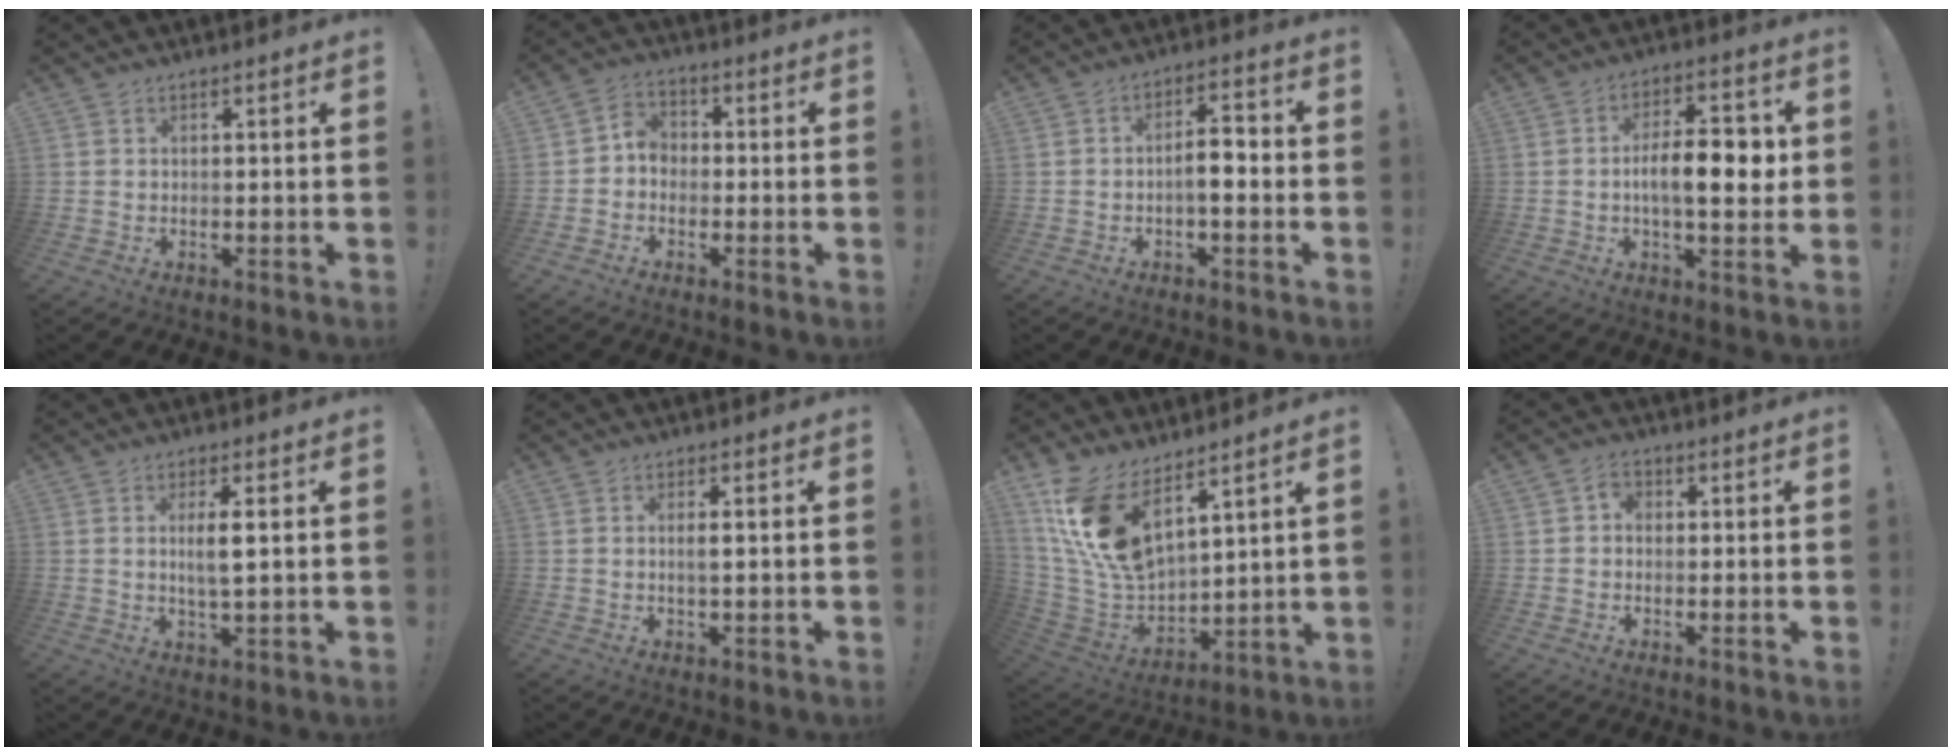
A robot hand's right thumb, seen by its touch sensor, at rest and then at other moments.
{"total": 4.7, "force": [-2.0, 3.8, 1.9], "torque": [-0.039, 0.021, -0.033]}
{"total": 6.7, "force": [-1.6, 2.8, 5.9], "torque": [-0.092, 0.011, -0.029]}
{"total": 12.0, "force": [-0.4, 5.3, 10.7], "torque": [-0.174, 0.008, -0.012]}
{"total": 5.3, "force": [0.9, 1.3, 5.0], "torque": [-0.082, -0.007, 0.012]}
{"total": 2.0, "force": [0.1, 0.3, 2.0], "torque": [-0.023, -0.007, -0.002]}
{"total": 17.0, "force": [10.4, 8.3, 10.5], "torque": [-0.214, -0.070, 0.197]}
{"total": 2.9, "force": [-0.2, 2.4, 1.7], "torque": [-0.028, 0.008, -0.004]}